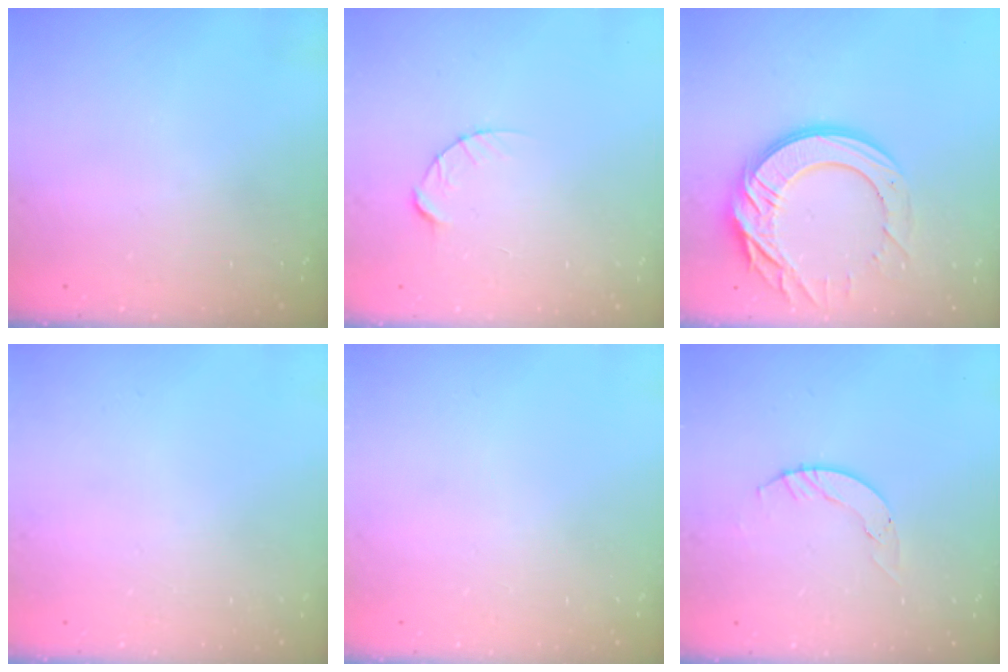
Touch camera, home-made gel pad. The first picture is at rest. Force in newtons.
{"total": 4.7, "press": 4.7, "slide": 0.6}
{"total": 17.9, "press": 17.8, "slide": 1.9}
{"total": 0.0}
{"total": 0.0}
{"total": 4.0, "press": 4.0, "slide": 0.4}